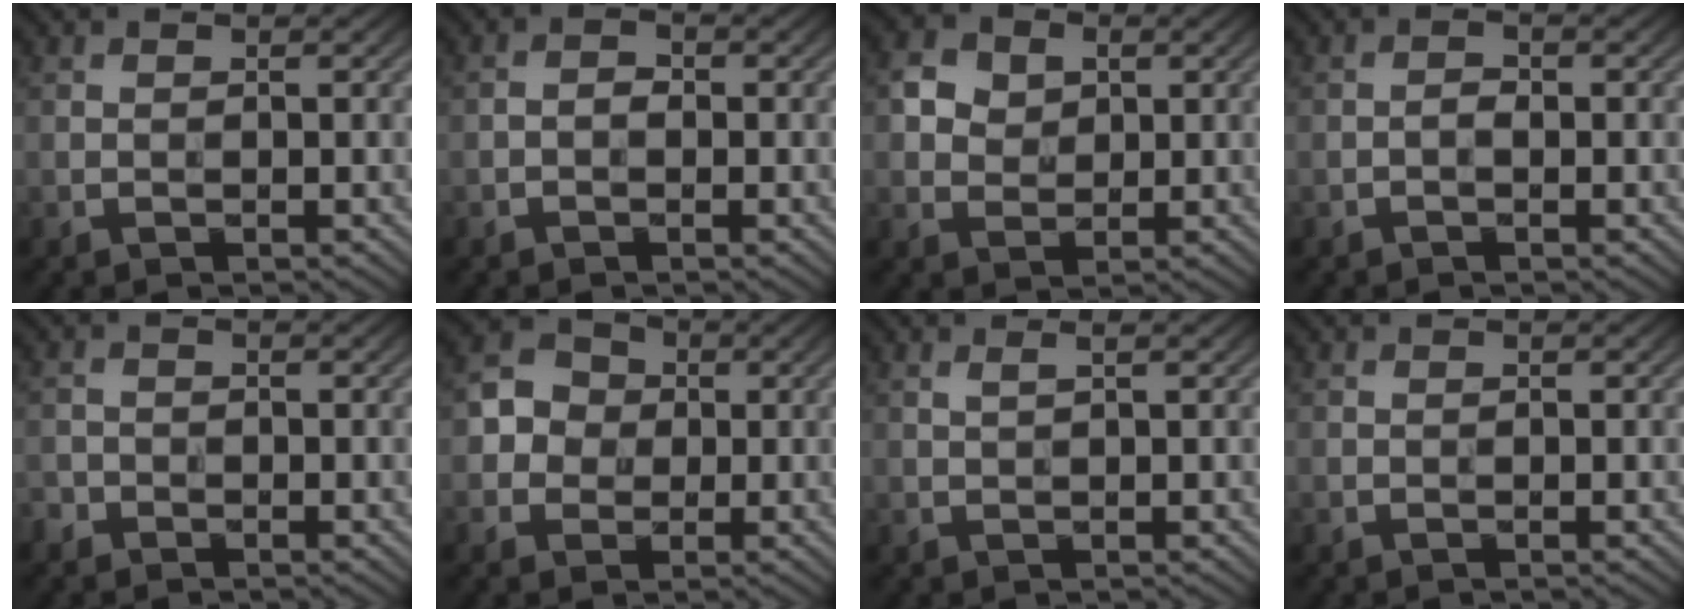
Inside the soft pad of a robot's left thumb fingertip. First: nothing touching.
{"total": 1.4, "force": [-0.5, 0.8, 0.9], "torque": [-0.016, 0.004, -0.013]}
{"total": 4.3, "force": [1.1, 3.6, 2.0], "torque": [-0.045, 0.003, 0.016]}
{"total": 1.1, "force": [-0.5, 0.5, 0.8], "torque": [-0.014, 0.004, -0.012]}
{"total": 1.3, "force": [-1.0, 0.8, 0.1], "torque": [0.000, 0.000, -0.025]}
{"total": 4.4, "force": [0.0, 4.1, 1.7], "torque": [-0.032, 0.012, -0.012]}
{"total": 1.0, "force": [0.6, 0.1, 0.8], "torque": [-0.019, 0.007, 0.010]}
{"total": 0.0}